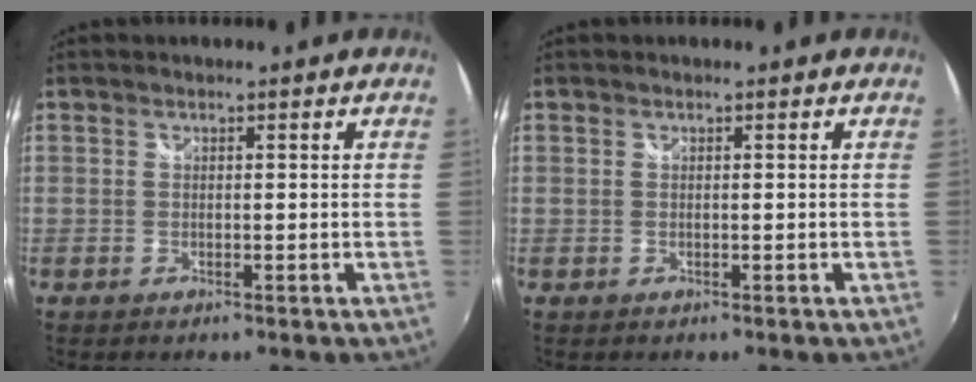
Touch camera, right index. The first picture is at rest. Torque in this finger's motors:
{"motor_torque": [0.00, 0.00, 0.00, 0.01]}